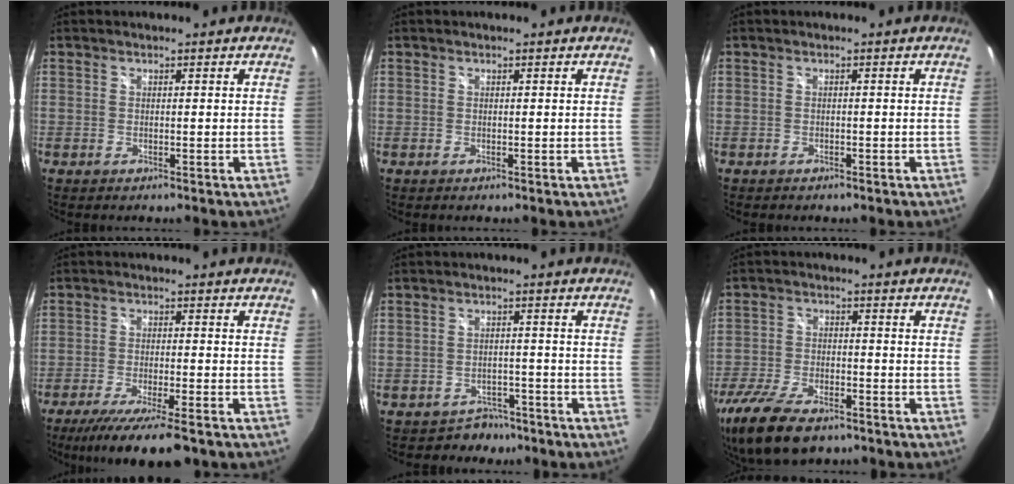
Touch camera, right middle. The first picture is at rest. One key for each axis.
{"total": 0.0}
{"total": 0.9, "fx": -0.8, "fy": 0.5, "fz": 0.3, "tx": -0.009, "ty": 0.001, "tz": -0.010}
{"total": 10.6, "fx": -8.3, "fy": -0.3, "fz": 6.5, "tx": -0.135, "ty": -0.031, "tz": -0.135}
{"total": 4.9, "fx": -3.8, "fy": 3.2, "fz": -0.2, "tx": 0.003, "ty": 0.022, "tz": -0.054}
{"total": 15.5, "fx": -10.8, "fy": 6.5, "fz": 9.0, "tx": -0.210, "ty": -0.037, "tz": -0.190}